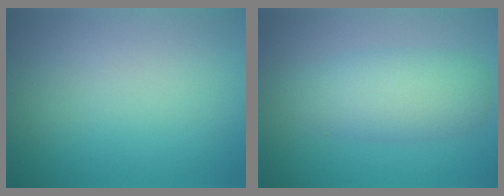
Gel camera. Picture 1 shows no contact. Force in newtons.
{"total": 4.6, "press": 4.6, "slide": 0.1}